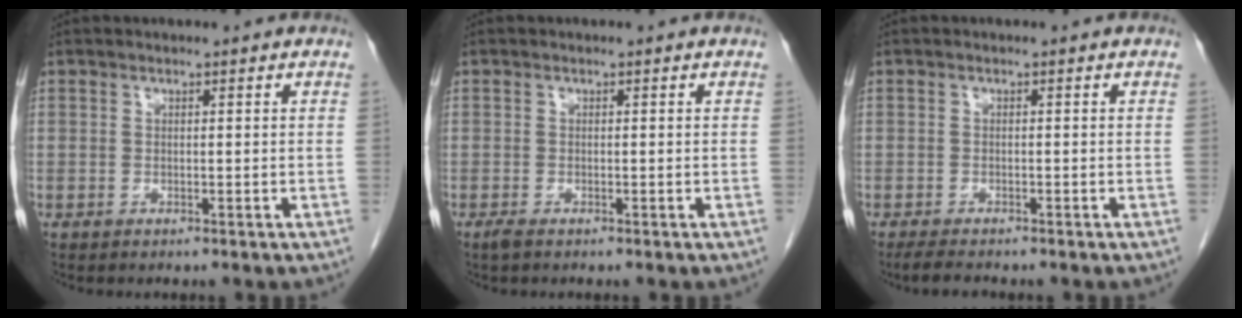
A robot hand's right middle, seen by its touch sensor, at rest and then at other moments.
{"total": 0.9, "force": [-0.7, 0.2, 0.6], "torque": [-0.018, -0.004, -0.013]}
{"total": 2.7, "force": [-2.3, 0.5, 1.3], "torque": [-0.030, -0.008, -0.035]}